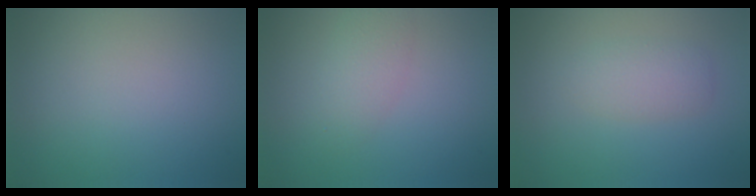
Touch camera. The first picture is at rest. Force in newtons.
{"total": 2.1, "press": 2.1, "slide": 0.0}
{"total": 2.0, "press": 2.0, "slide": 0.2}